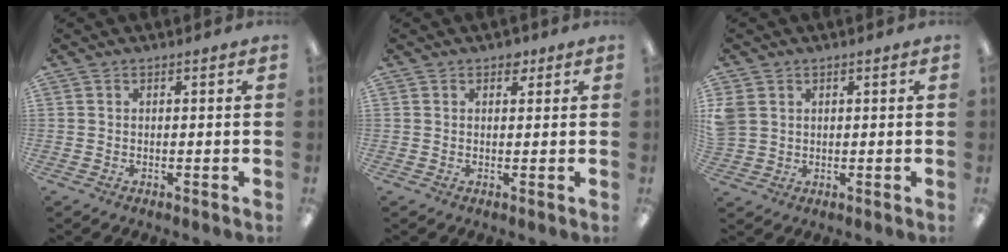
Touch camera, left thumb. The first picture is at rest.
{"total": 2.3, "force": [1.3, 1.4, 1.1], "torque": [-0.007, -0.002, 0.020]}
{"total": 4.2, "force": [1.5, 3.6, 1.6], "torque": [-0.043, 0.005, 0.028]}